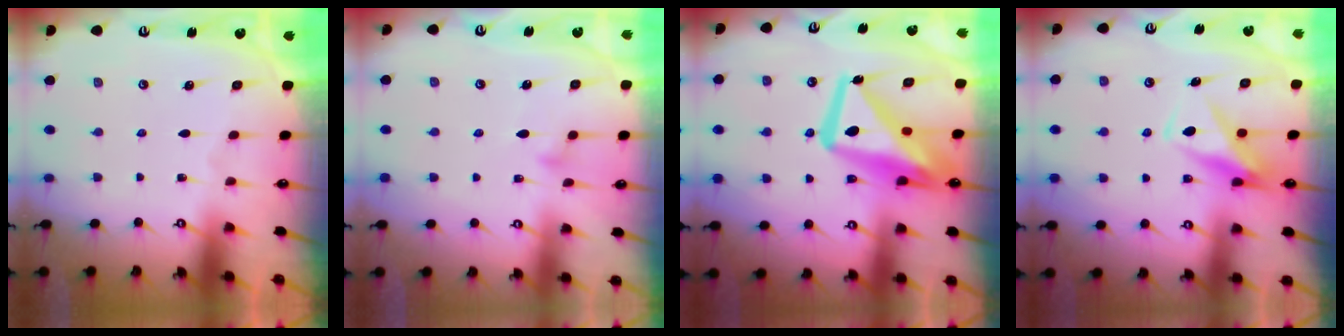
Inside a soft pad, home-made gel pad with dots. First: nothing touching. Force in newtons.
{"total": 9.4, "press": 9.4, "slide": 0.5}
{"total": 15.4, "press": 15.4, "slide": 1.4}
{"total": 8.5, "press": 8.5, "slide": 0.8}